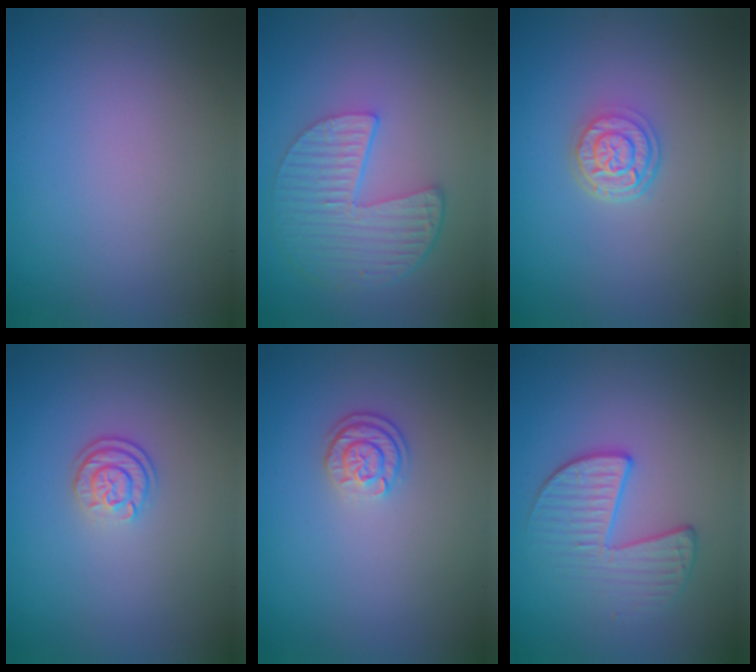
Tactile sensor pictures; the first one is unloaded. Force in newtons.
{"total": 5.6, "press": 4.2, "slide": 3.7}
{"total": 3.1, "press": 2.4, "slide": 1.9}
{"total": 2.2, "press": 1.8, "slide": 1.3}
{"total": 2.3, "press": 1.7, "slide": 1.4}
{"total": 3.5, "press": 3.1, "slide": 1.8}